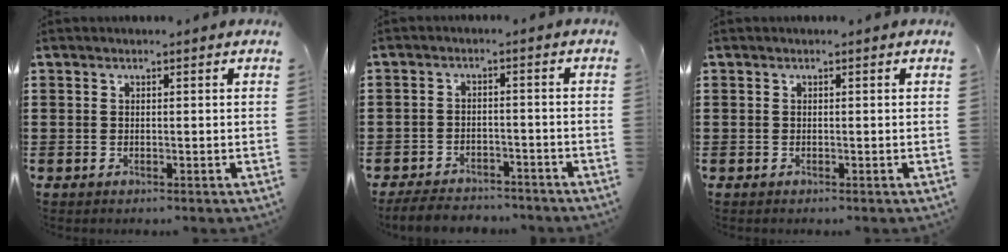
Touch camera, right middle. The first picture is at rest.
{"total": 4.2, "force": [-4.0, 1.0, 0.2], "torque": [-0.012, 0.007, -0.087]}
{"total": 0.0}